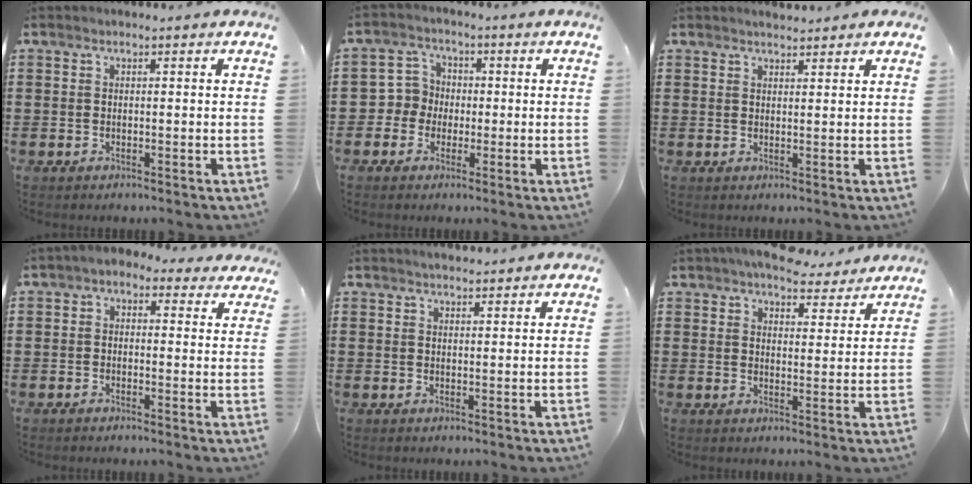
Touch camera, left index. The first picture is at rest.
{"total": 4.3, "force": [-1.0, 4.2, 0.4], "torque": [-0.036, 0.009, -0.025]}
{"total": 1.7, "force": [1.7, 0.2, 0.2], "torque": [-0.007, 0.005, 0.033]}
{"total": 1.7, "force": [0.7, 1.2, 1.0], "torque": [-0.025, 0.005, 0.010]}
{"total": 1.9, "force": [1.9, 0.1, 0.3], "torque": [-0.009, 0.003, 0.036]}
{"total": 6.0, "force": [5.6, 1.3, 1.7], "torque": [-0.044, -0.018, 0.102]}